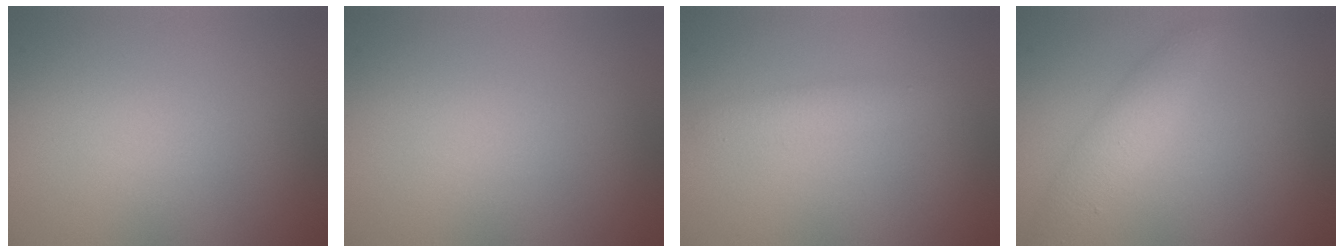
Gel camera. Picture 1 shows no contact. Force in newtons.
{"total": 0.0}
{"total": 1.4, "press": 1.4, "slide": 0.0}
{"total": 2.4, "press": 2.4, "slide": 0.1}